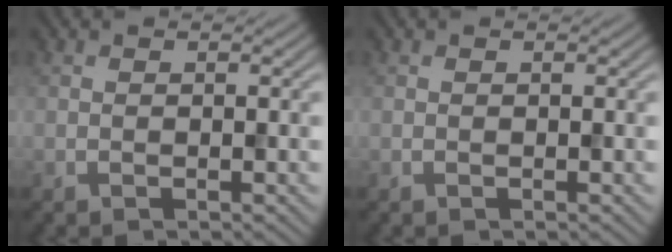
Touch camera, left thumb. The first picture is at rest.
{"total": 0.0}